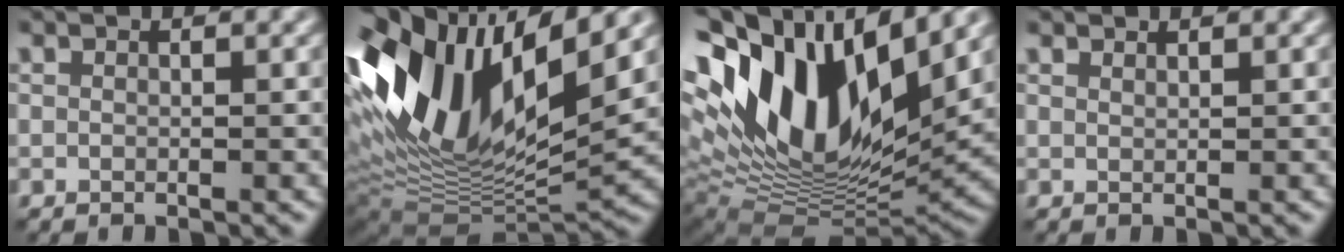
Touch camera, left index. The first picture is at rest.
{"total": 15.7, "force": [3.5, 7.6, 13.3], "torque": [-0.263, 0.015, 0.054]}
{"total": 16.5, "force": [5.5, 8.5, 13.0], "torque": [-0.254, 0.018, 0.086]}
{"total": 0.9, "force": [0.9, -0.1, 0.2], "torque": [-0.002, -0.002, 0.010]}